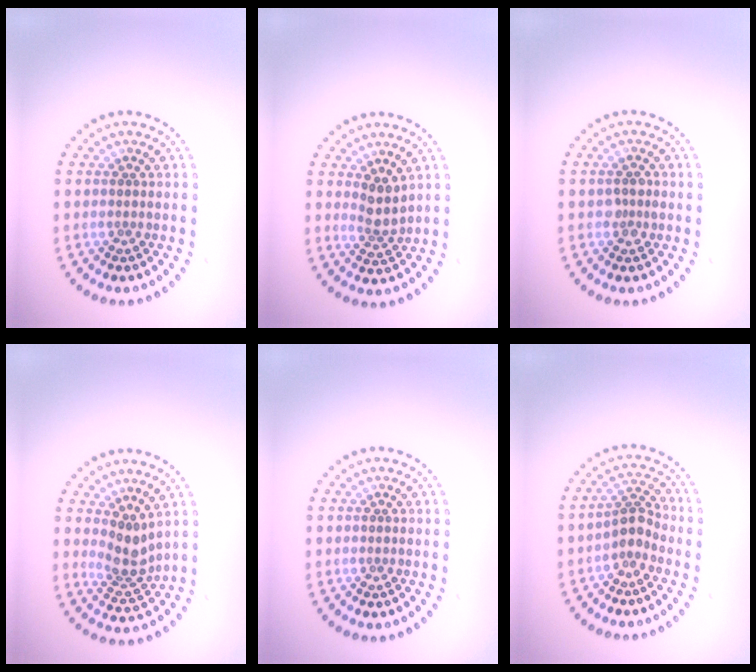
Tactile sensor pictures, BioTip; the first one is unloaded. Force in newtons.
{"total": 2.3, "press": 1.9, "slide": 1.3}
{"total": 1.1, "press": 1.1, "slide": 0.2}
{"total": 2.9, "press": 2.2, "slide": 1.8}
{"total": 0.0}
{"total": 2.3, "press": 1.9, "slide": 1.3}